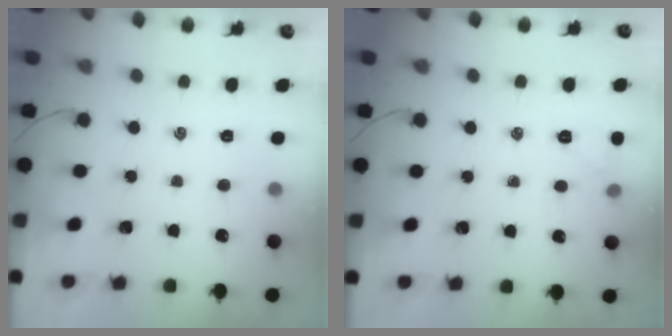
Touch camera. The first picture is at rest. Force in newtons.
{"total": 4.2, "press": 4.0, "slide": 1.3}